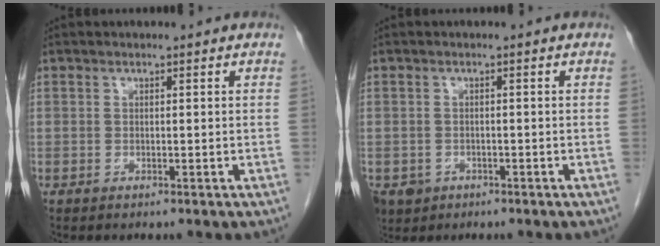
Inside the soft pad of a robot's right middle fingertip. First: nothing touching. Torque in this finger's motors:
{"motor_torque": [0.10, -0.04, 0.00, 0.00]}